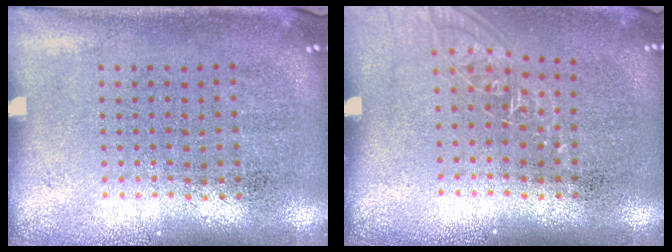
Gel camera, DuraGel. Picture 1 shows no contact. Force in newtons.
{"total": 1.0, "press": 1.0, "slide": 0.3}